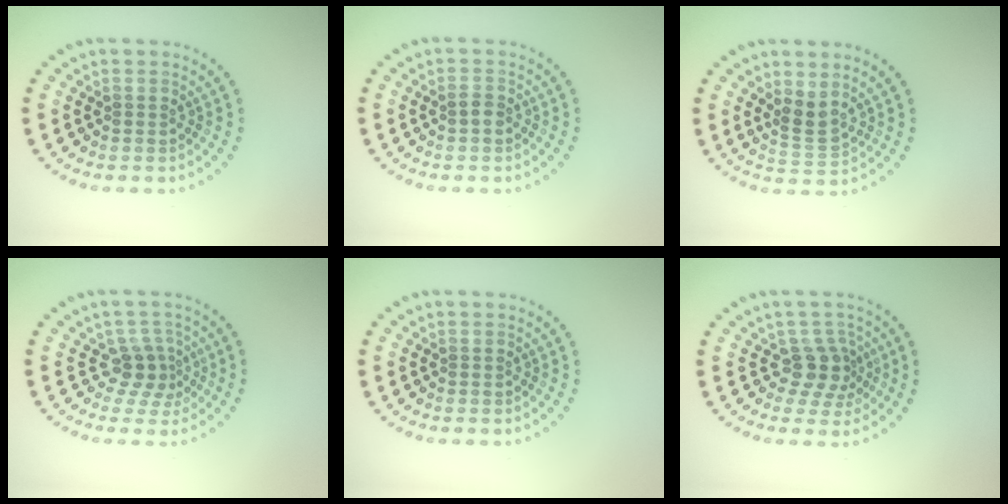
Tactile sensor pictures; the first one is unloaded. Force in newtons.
{"total": 1.1, "press": 1.1, "slide": 0.2}
{"total": 2.2, "press": 1.6, "slide": 1.5}
{"total": 2.6, "press": 1.8, "slide": 1.8}
{"total": 0.0}
{"total": 2.7, "press": 2.1, "slide": 1.8}